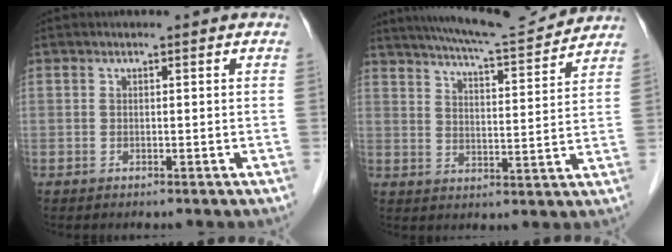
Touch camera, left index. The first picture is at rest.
{"total": 13.8, "force": [12.9, 0.5, 4.7], "torque": [-0.081, 0.006, 0.185]}